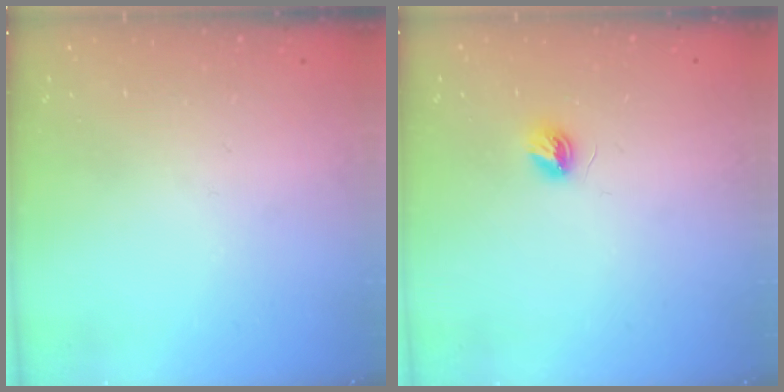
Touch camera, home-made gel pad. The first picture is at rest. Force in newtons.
{"total": 4.9, "press": 4.9, "slide": 0.4}